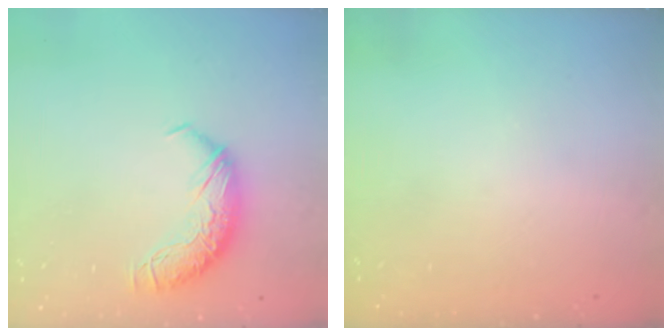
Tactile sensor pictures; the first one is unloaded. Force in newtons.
{"total": 11.2, "press": 11.2, "slide": 0.4}